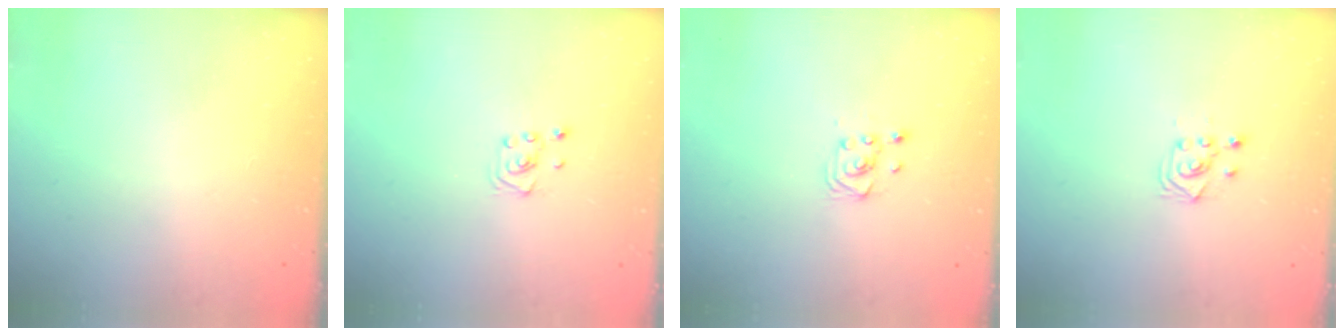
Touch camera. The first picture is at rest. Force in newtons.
{"total": 3.1, "press": 3.1, "slide": 0.3}
{"total": 2.6, "press": 2.4, "slide": 1.0}
{"total": 3.4, "press": 3.3, "slide": 0.9}